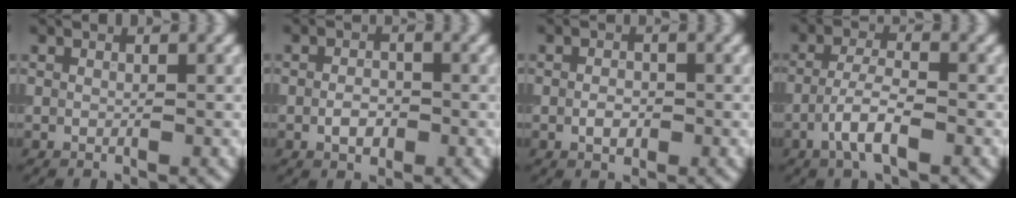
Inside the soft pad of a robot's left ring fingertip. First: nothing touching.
{"total": 2.1, "force": [-0.6, 1.3, 1.5], "torque": [-0.028, 0.002, -0.013]}
{"total": 1.7, "force": [-0.3, 1.1, 1.3], "torque": [-0.022, 0.002, -0.008]}
{"total": 3.7, "force": [-1.7, 1.0, 3.1], "torque": [-0.063, 0.006, -0.039]}